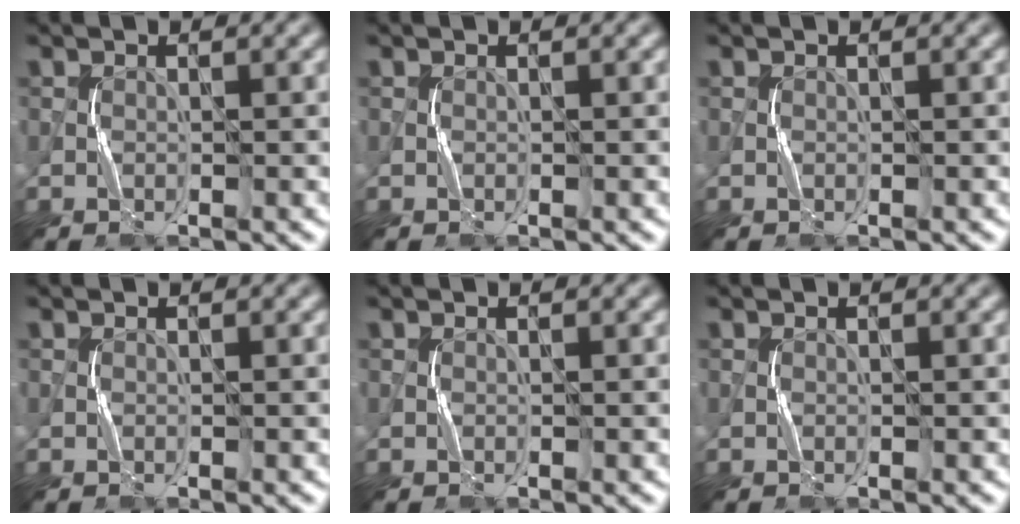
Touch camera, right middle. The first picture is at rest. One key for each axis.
{"total": 0.0}
{"total": 0.0}
{"total": 0.0}
{"total": 0.0}
{"total": 0.0}